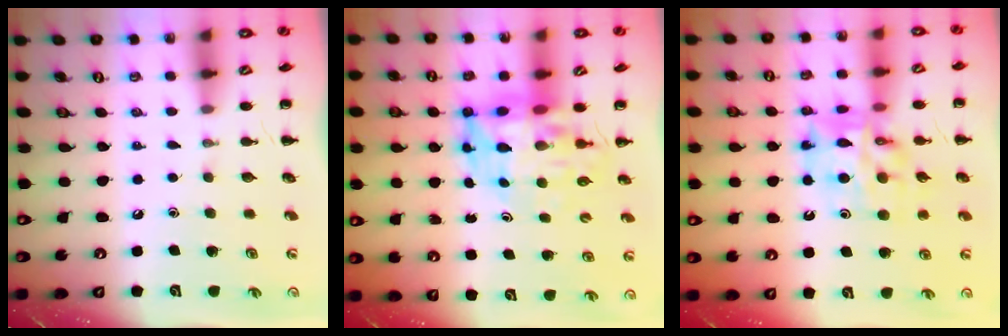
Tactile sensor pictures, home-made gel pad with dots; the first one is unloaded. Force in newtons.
{"total": 11.2, "press": 10.8, "slide": 3.3}
{"total": 13.6, "press": 13.0, "slide": 3.8}